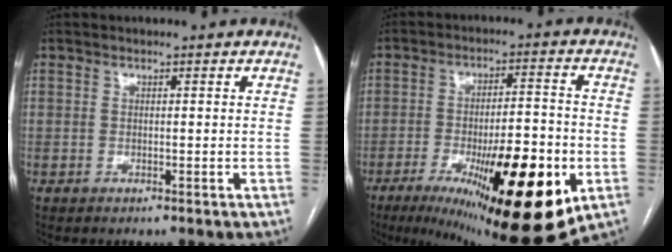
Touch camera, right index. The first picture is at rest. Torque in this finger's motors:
{"motor_torque": [0.10, 0.21, -0.13, -0.13]}